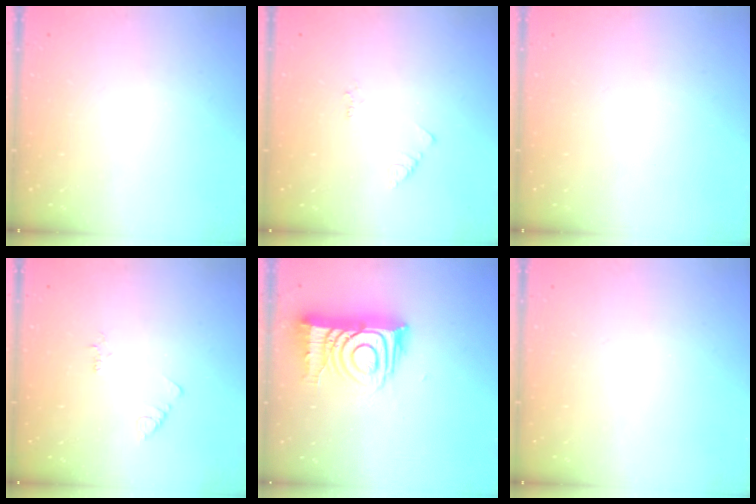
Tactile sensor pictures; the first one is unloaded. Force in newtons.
{"total": 2.2, "press": 2.1, "slide": 0.4}
{"total": 1.5, "press": 1.5, "slide": 0.1}
{"total": 1.9, "press": 1.9, "slide": 0.3}
{"total": 14.2, "press": 14.2, "slide": 1.2}
{"total": 0.0}